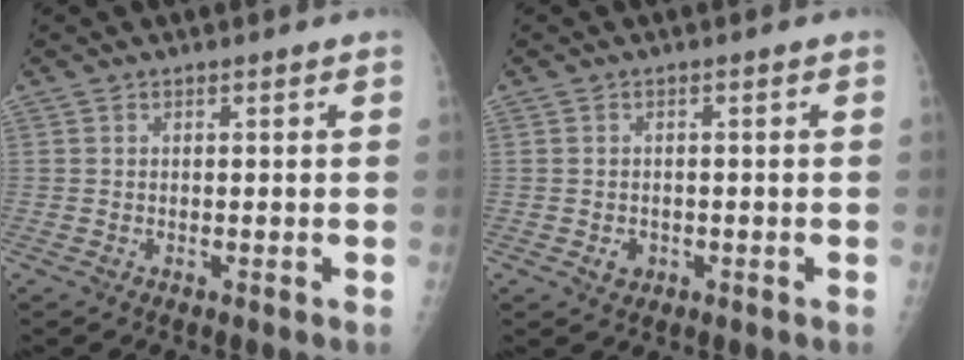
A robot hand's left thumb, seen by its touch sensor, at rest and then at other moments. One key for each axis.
{"total": 2.1, "fx": -0.6, "fy": 1.8, "fz": 0.9, "tx": -0.005, "ty": 0.003, "tz": -0.004}